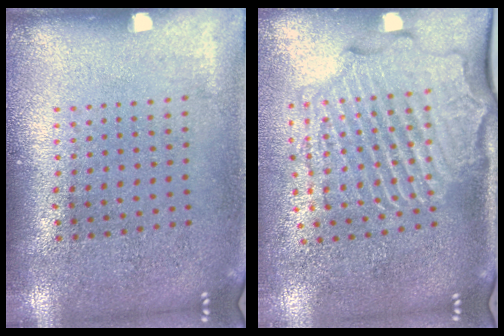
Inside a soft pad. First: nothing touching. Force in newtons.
{"total": 2.6, "press": 2.2, "slide": 1.4}